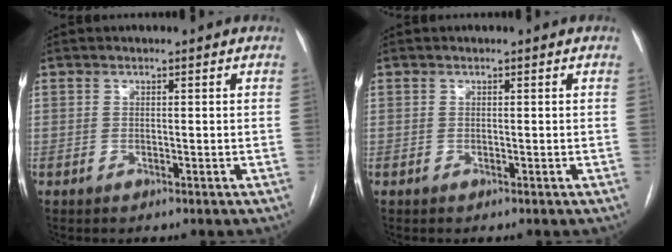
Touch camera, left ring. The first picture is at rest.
{"total": 0.0}